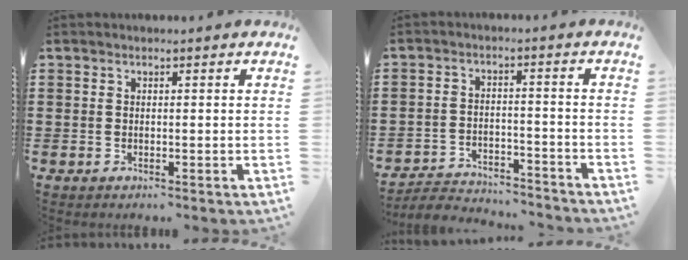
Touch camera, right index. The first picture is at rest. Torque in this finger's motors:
{"motor_torque": [-1.38, 0.75, -0.13, -0.10]}